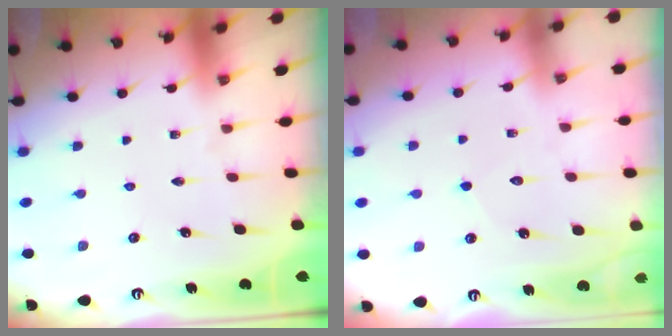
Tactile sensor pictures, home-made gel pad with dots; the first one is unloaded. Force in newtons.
{"total": 4.4, "press": 4.4, "slide": 0.3}